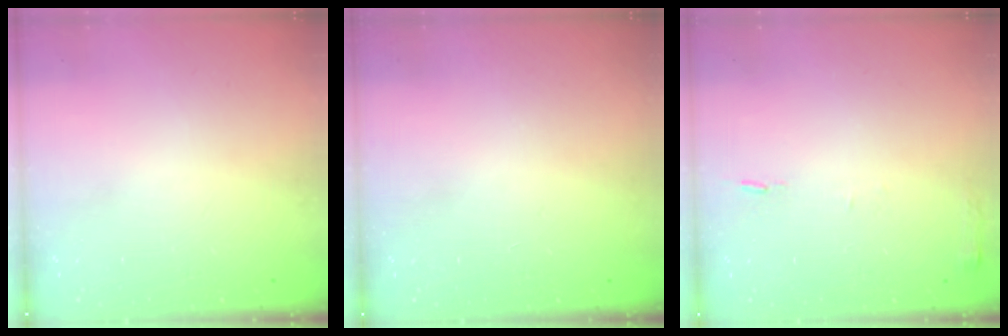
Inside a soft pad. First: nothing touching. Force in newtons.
{"total": 0.0}
{"total": 5.3, "press": 5.3, "slide": 0.6}